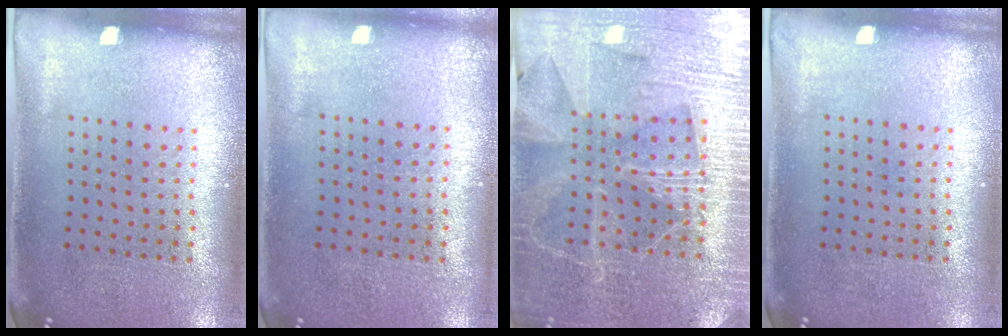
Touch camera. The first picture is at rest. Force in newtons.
{"total": 0.0}
{"total": 4.1, "press": 3.9, "slide": 1.4}
{"total": 0.0}